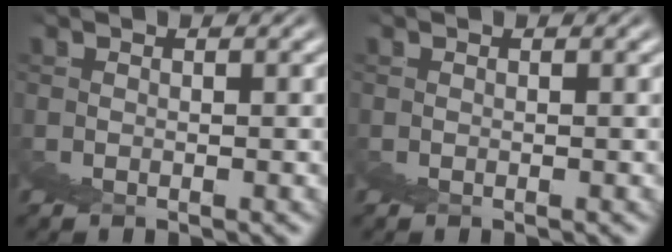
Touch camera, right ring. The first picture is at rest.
{"total": 0.0}